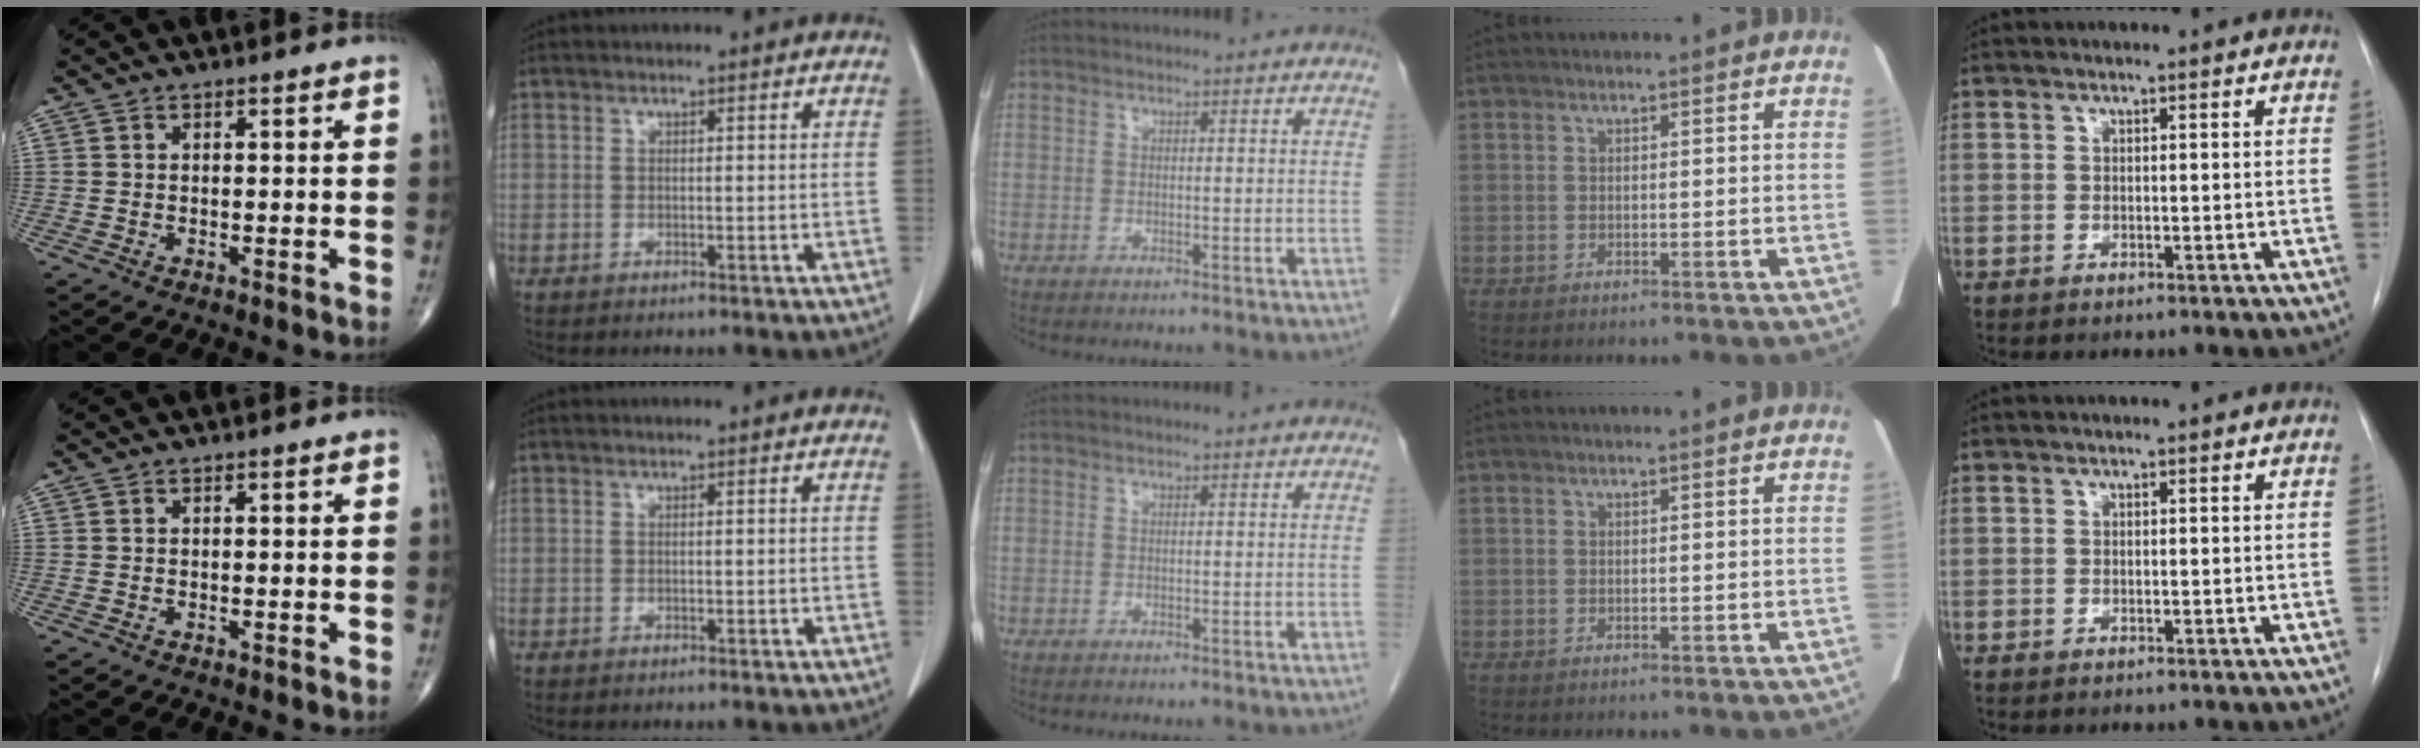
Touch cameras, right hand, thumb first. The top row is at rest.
{}